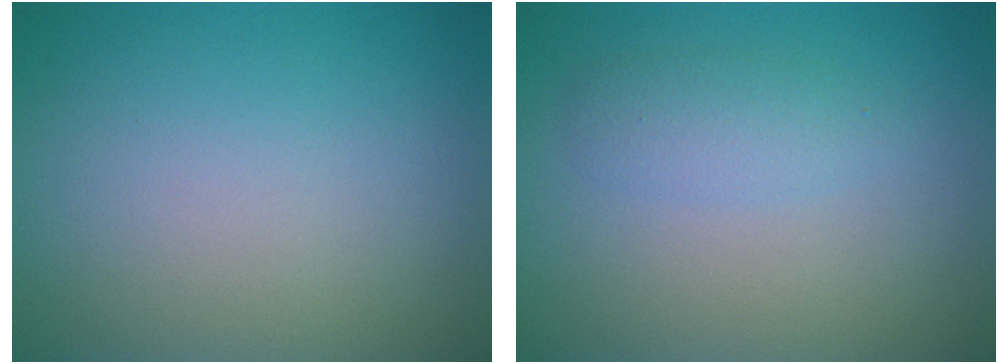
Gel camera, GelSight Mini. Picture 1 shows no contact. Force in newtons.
{"total": 1.9, "press": 1.9, "slide": 0.1}